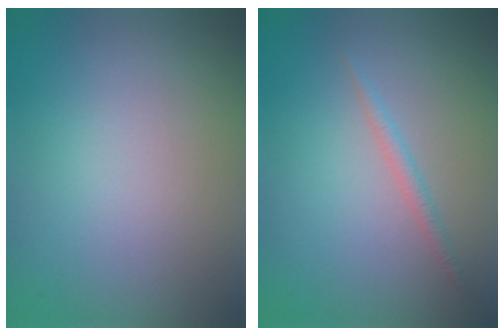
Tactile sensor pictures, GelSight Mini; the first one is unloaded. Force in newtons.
{"total": 1.1, "press": 1.1, "slide": 0.1}